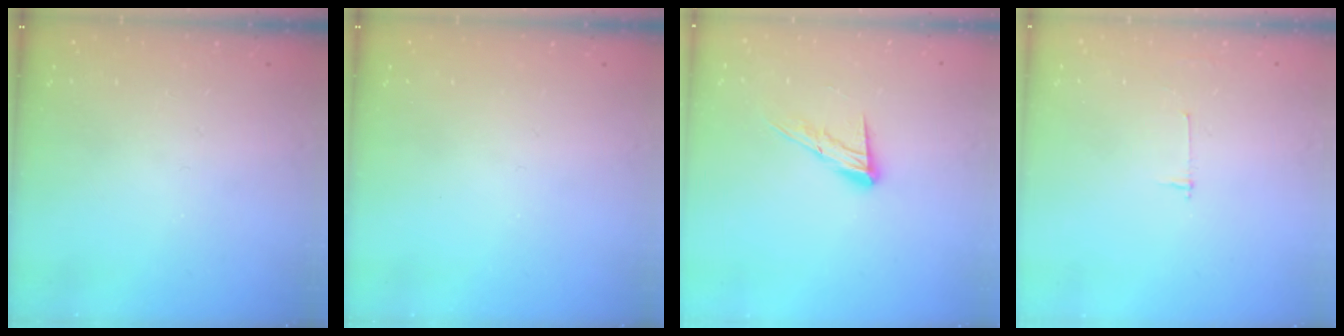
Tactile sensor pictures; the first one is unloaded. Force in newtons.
{"total": 0.0}
{"total": 10.7, "press": 10.6, "slide": 1.3}
{"total": 2.7, "press": 2.7, "slide": 0.3}